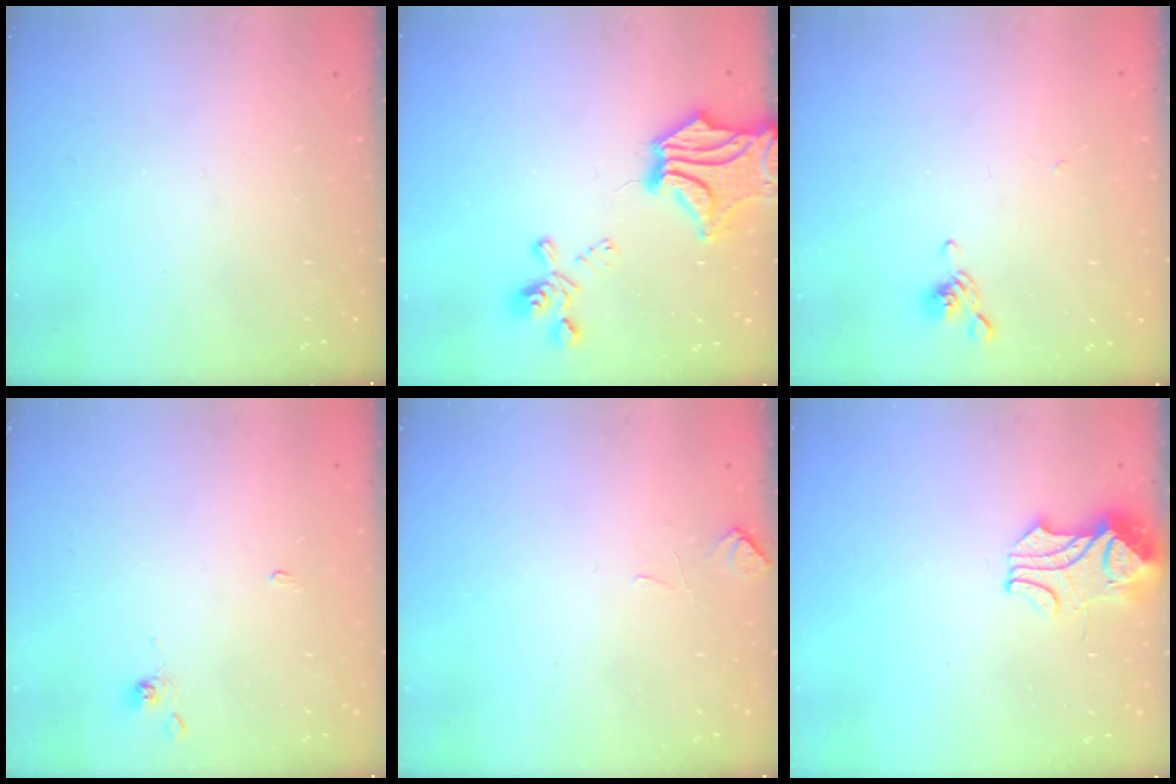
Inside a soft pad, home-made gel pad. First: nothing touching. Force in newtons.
{"total": 7.2, "press": 6.2, "slide": 3.6}
{"total": 4.8, "press": 4.7, "slide": 0.8}
{"total": 0.0}
{"total": 0.5, "press": 0.1, "slide": 0.5}
{"total": 2.4, "press": 2.2, "slide": 0.9}